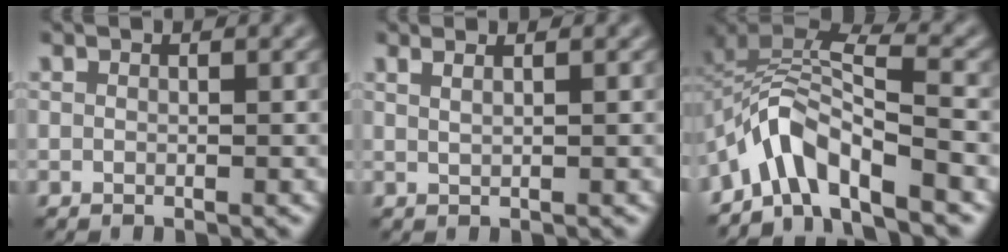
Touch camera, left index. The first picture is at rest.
{"total": 2.4, "force": [1.4, 1.2, 1.6], "torque": [-0.003, 0.004, -0.008]}
{"total": 6.5, "force": [-4.1, 2.2, 4.5], "torque": [-0.067, 0.008, -0.089]}